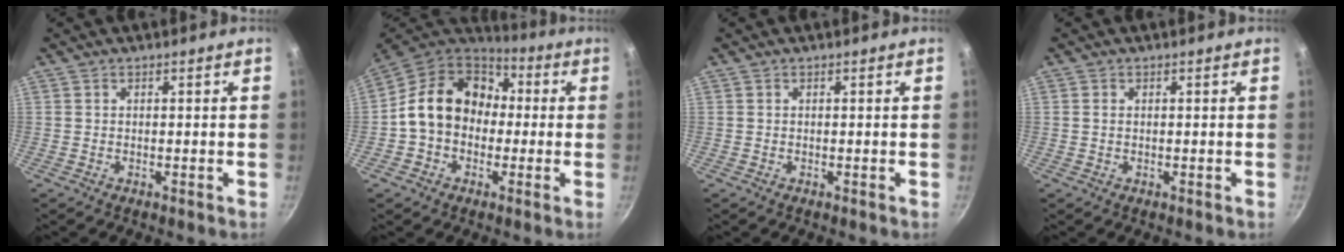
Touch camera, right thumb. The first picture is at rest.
{"total": 16.6, "force": [0.4, 13.4, 9.8], "torque": [-0.132, 0.048, -0.010]}
{"total": 0.0}
{"total": 0.7, "force": [0.1, 0.5, 0.4], "torque": [-0.008, 0.002, 0.001]}